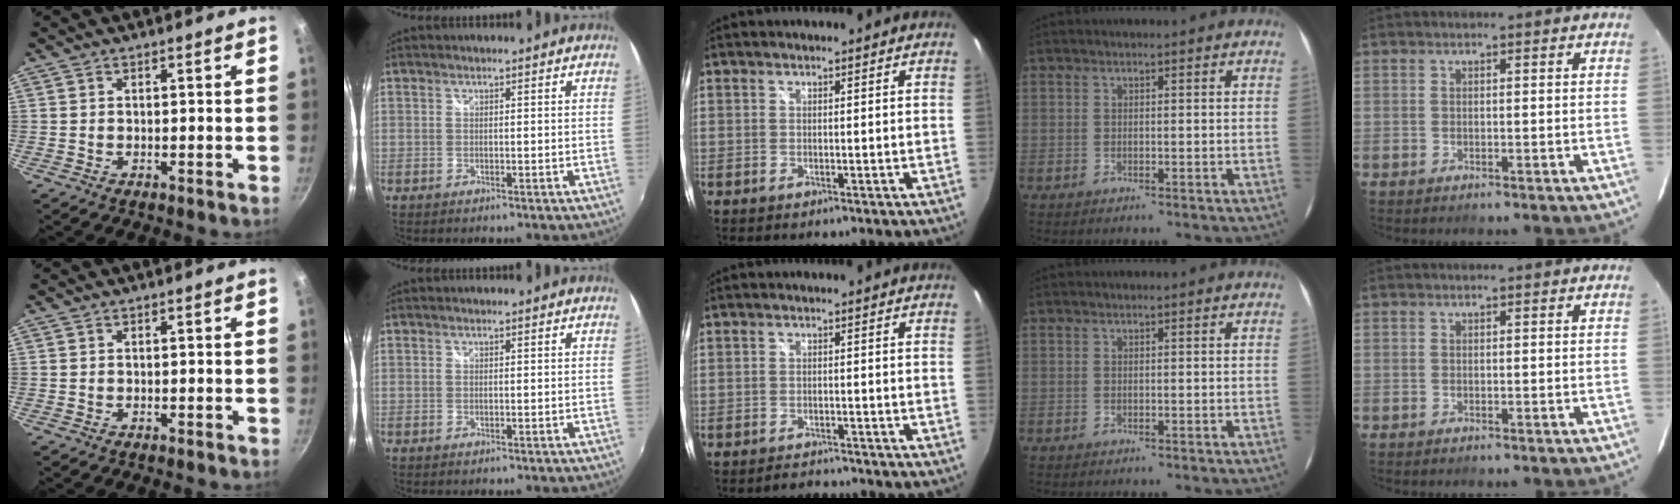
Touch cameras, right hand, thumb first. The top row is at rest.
{"middle": {"total": 2.6, "force": [-2.5, 0.6, 0.3], "torque": [-0.011, -0.004, -0.038]}}